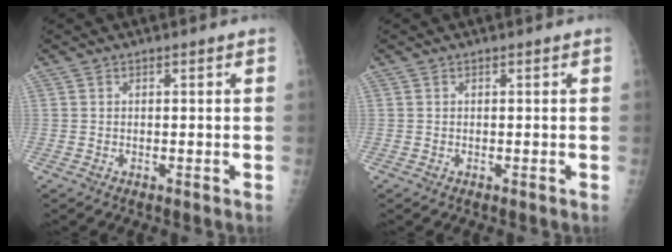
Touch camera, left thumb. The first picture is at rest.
{"total": 0.0}